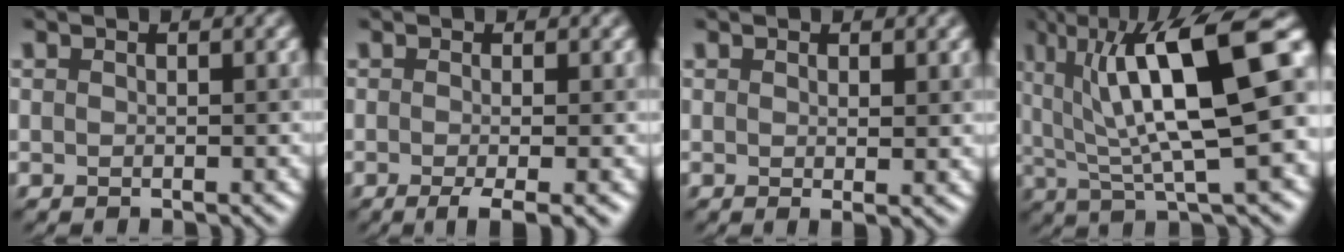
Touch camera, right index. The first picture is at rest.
{"total": 3.4, "force": [-1.1, 0.8, 3.0], "torque": [-0.049, -0.008, -0.023]}
{"total": 1.2, "force": [0.4, 0.2, 1.1], "torque": [-0.017, -0.005, 0.006]}
{"total": 14.3, "force": [4.3, 4.2, 12.9], "torque": [-0.204, 0.013, 0.067]}